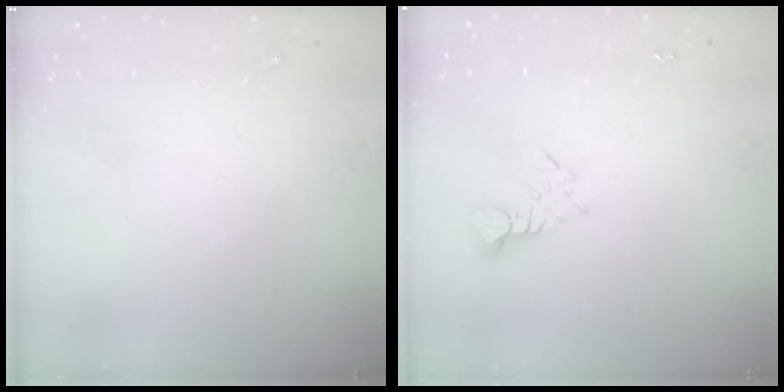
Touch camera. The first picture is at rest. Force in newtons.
{"total": 3.5, "press": 3.5, "slide": 0.3}